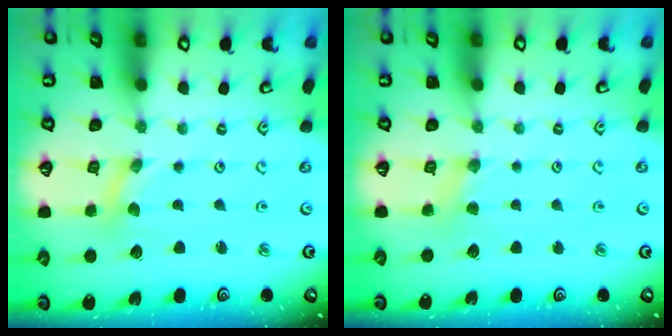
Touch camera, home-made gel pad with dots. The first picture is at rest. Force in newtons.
{"total": 2.0, "press": 2.0, "slide": 0.4}